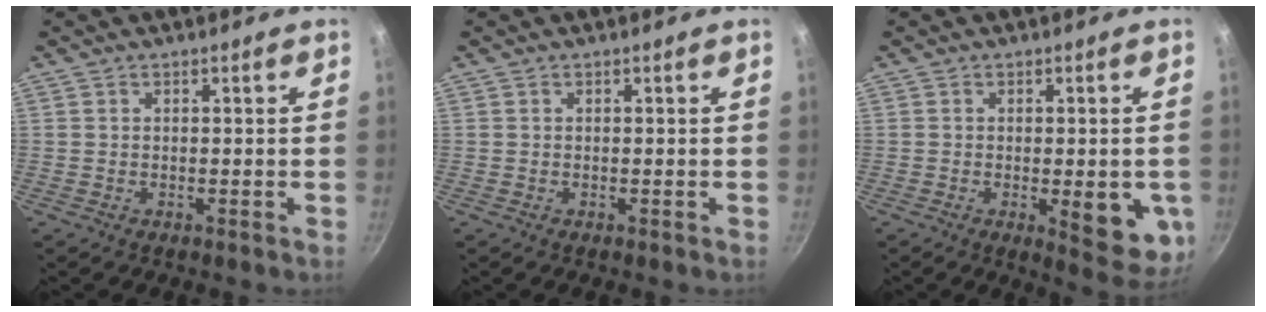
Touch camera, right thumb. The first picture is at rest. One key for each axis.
{"total": 0.0}
{"total": 10.7, "fx": -2.2, "fy": 3.7, "fz": 9.8, "tx": -0.091, "ty": -0.008, "tz": -0.021}